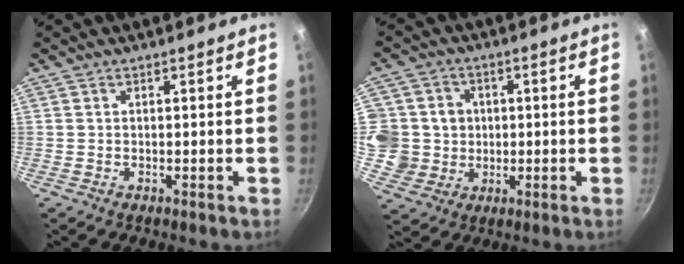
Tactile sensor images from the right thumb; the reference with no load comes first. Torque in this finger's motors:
{"motor_torque": [0.01, 0.53, 0.54, 0.03, 0.25]}